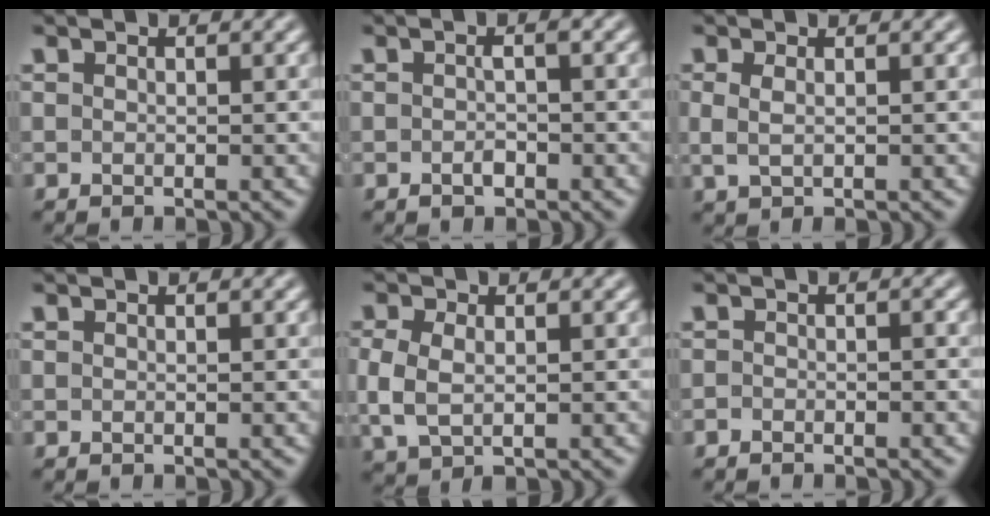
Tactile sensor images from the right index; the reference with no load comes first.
{"total": 1.3, "force": [-0.7, 0.2, 1.0], "torque": [-0.014, -0.002, -0.006]}
{"total": 1.5, "force": [0.3, 0.4, 1.4], "torque": [-0.029, -0.005, 0.013]}
{"total": 0.0}
{"total": 3.4, "force": [-0.1, 2.3, 2.5], "torque": [-0.065, -0.013, 0.013]}
{"total": 0.9, "force": [-0.9, -0.3, 0.0], "torque": [0.003, -0.006, -0.014]}